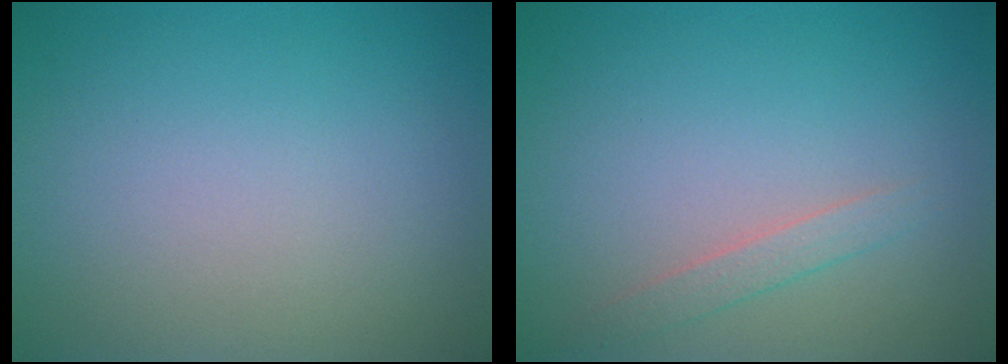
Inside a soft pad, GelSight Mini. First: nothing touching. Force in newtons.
{"total": 1.3, "press": 1.3, "slide": 0.1}